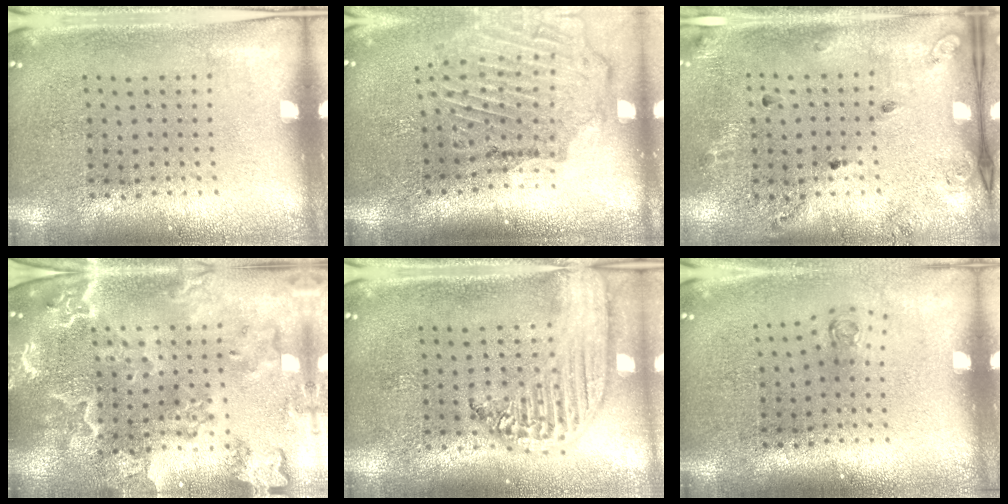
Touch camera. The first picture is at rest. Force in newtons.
{"total": 1.9, "press": 1.8, "slide": 0.3}
{"total": 1.6, "press": 1.2, "slide": 1.1}
{"total": 3.6, "press": 3.1, "slide": 1.9}
{"total": 2.3, "press": 2.0, "slide": 1.2}
{"total": 0.7, "press": 0.3, "slide": 0.6}